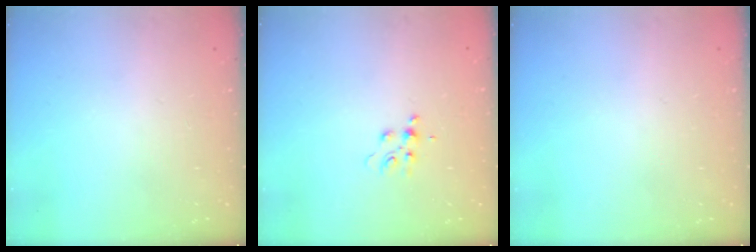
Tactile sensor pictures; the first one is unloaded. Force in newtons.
{"total": 5.6, "press": 5.6, "slide": 0.6}
{"total": 0.0}